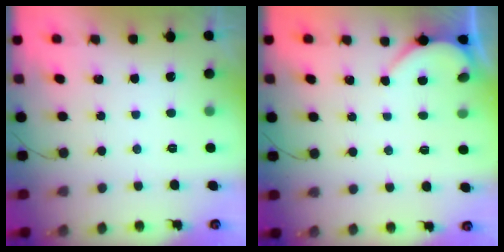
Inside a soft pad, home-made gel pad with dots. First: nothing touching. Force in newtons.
{"total": 1.6, "press": 1.6, "slide": 0.2}